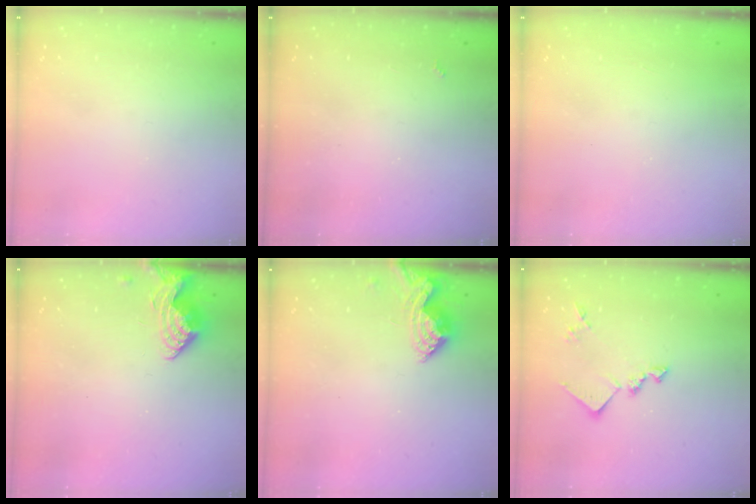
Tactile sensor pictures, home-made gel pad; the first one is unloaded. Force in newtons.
{"total": 2.3, "press": 2.3, "slide": 0.4}
{"total": 1.0, "press": 1.0, "slide": 0.1}
{"total": 8.3, "press": 8.3, "slide": 0.4}
{"total": 8.2, "press": 8.2, "slide": 0.2}
{"total": 12.3, "press": 12.3, "slide": 0.6}